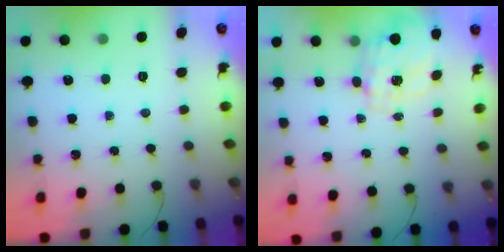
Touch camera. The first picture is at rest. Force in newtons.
{"total": 2.7, "press": 2.5, "slide": 1.0}